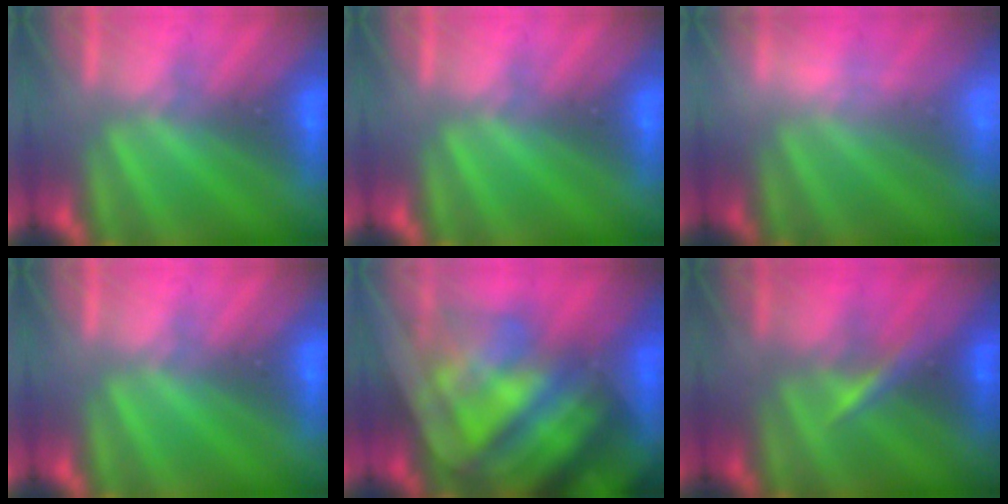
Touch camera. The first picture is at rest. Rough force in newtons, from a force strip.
{"total": 0.0}
{"total": 2.0}
{"total": 0.0}
{"total": 9.2}
{"total": 2.9}